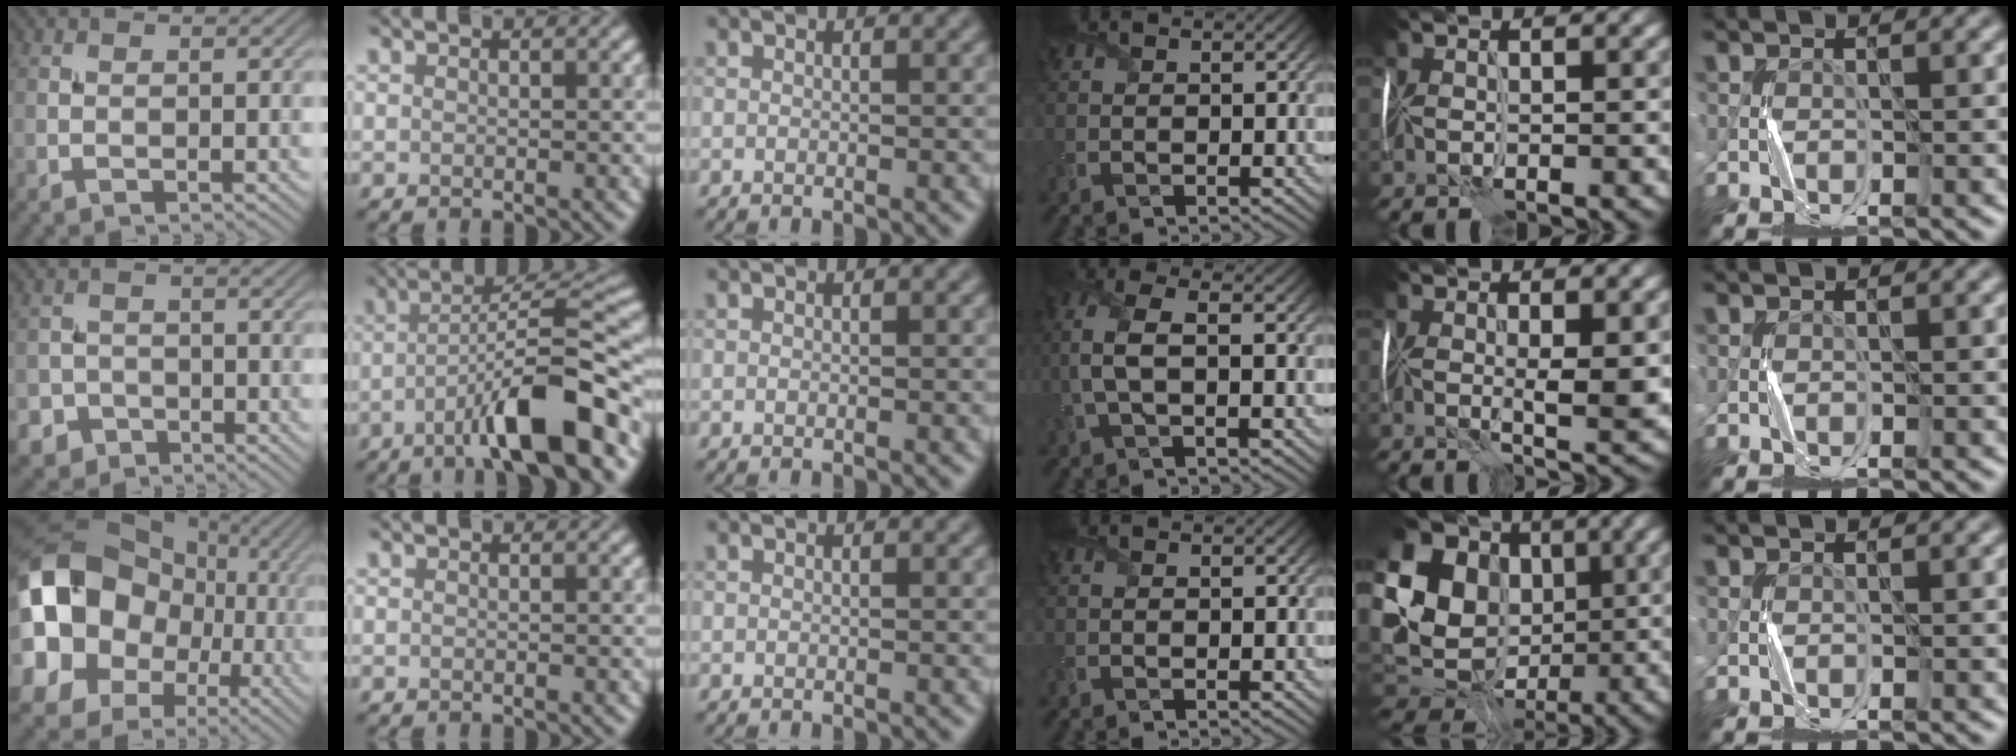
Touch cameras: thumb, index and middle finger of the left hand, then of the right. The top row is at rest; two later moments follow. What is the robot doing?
{"motion": "fold", "object": "handkerchief"}